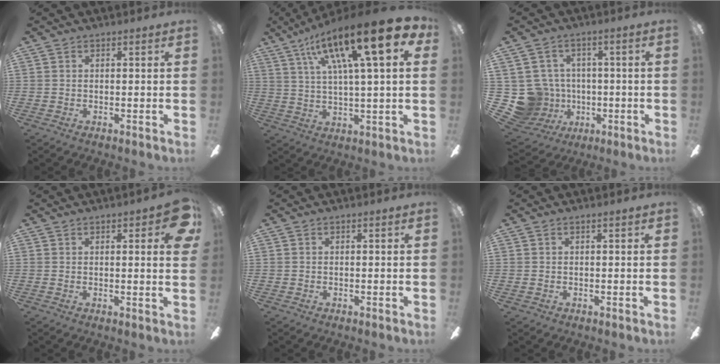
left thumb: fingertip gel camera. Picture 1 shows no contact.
{"total": 20.7, "force": [10.4, 4.1, 17.4], "torque": [-0.291, -0.043, 0.154]}
{"total": 11.5, "force": [-1.4, 11.1, 2.8], "torque": [-0.110, 0.010, -0.010]}
{"total": 5.8, "force": [2.5, 1.6, 5.1], "torque": [-0.057, -0.008, 0.035]}
{"total": 0.0}
{"total": 0.7, "force": [0.2, 0.1, 0.6], "torque": [-0.011, 0.002, 0.003]}